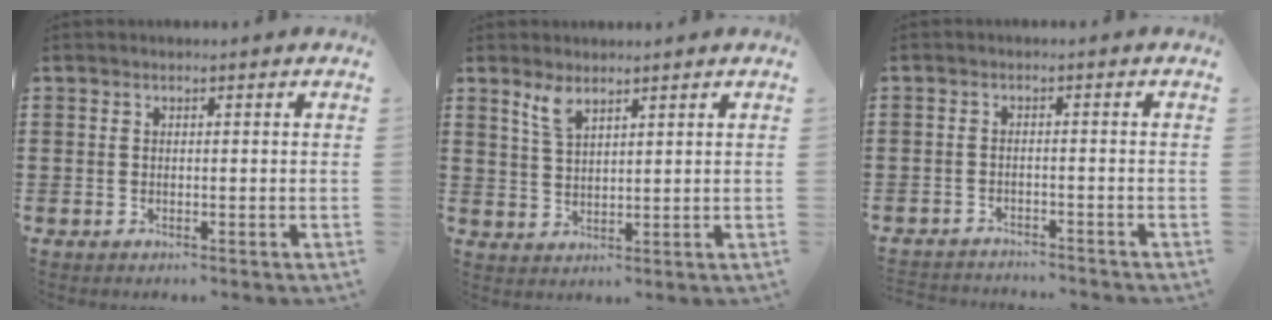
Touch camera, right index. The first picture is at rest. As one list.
[{"total": 3.5, "force": [2.5, 1.1, 2.2], "torque": [-0.050, 0.004, 0.046]}, {"total": 2.0, "force": [-2.0, 0.1, -0.1], "torque": [-0.004, 0.000, -0.043]}]